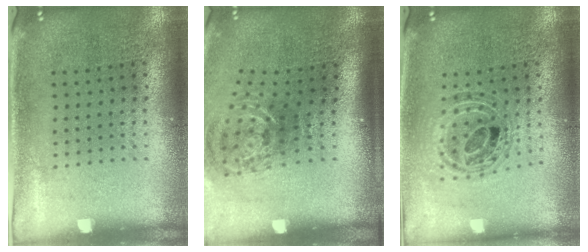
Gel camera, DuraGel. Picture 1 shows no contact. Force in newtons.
{"total": 1.8, "press": 1.3, "slide": 1.3}
{"total": 0.8, "press": 0.8, "slide": 0.2}